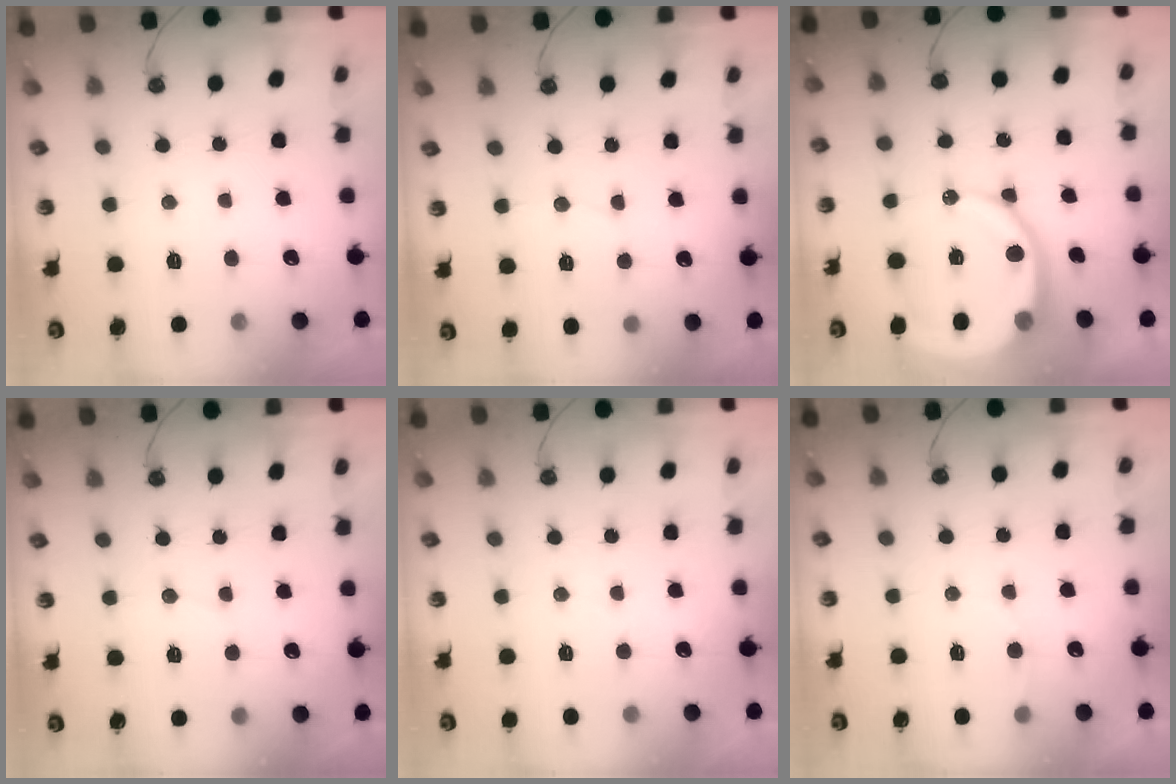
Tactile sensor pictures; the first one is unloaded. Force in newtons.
{"total": 3.8, "press": 3.4, "slide": 1.7}
{"total": 15.0, "press": 14.8, "slide": 2.0}
{"total": 4.4, "press": 4.3, "slide": 0.5}
{"total": 3.5, "press": 3.5, "slide": 0.4}
{"total": 4.0, "press": 4.0, "slide": 0.5}